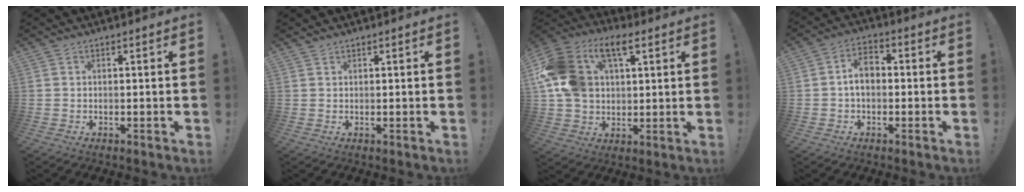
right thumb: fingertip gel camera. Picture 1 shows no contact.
{"total": 0.7, "force": [0.7, 0.1, 0.1], "torque": [-0.001, -0.001, 0.013]}
{"total": 17.6, "force": [6.6, 12.3, 10.7], "torque": [-0.208, -0.015, 0.127]}
{"total": 6.9, "force": [-0.3, 4.5, 5.1], "torque": [-0.078, 0.011, -0.004]}